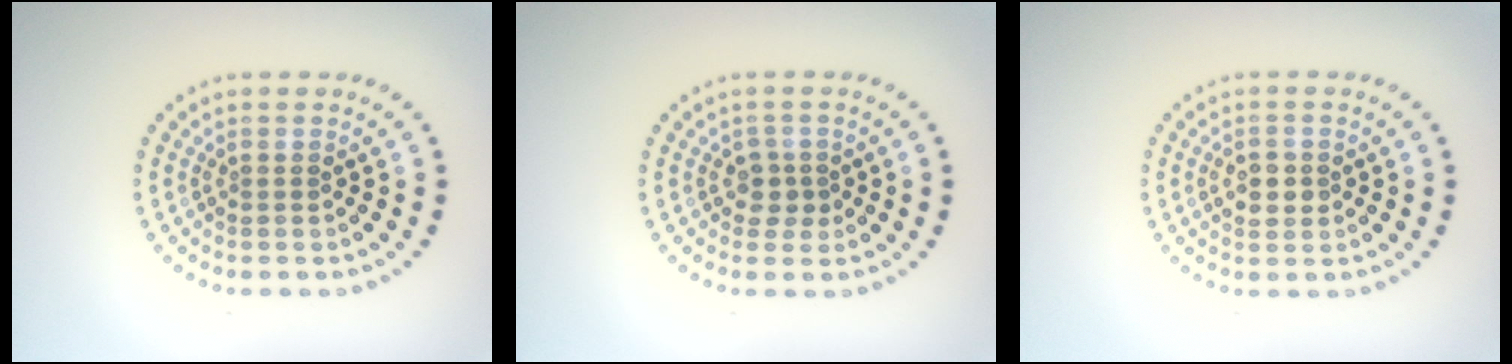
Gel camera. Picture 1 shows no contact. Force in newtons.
{"total": 1.8, "press": 1.5, "slide": 1.0}
{"total": 2.5, "press": 2.5, "slide": 0.2}